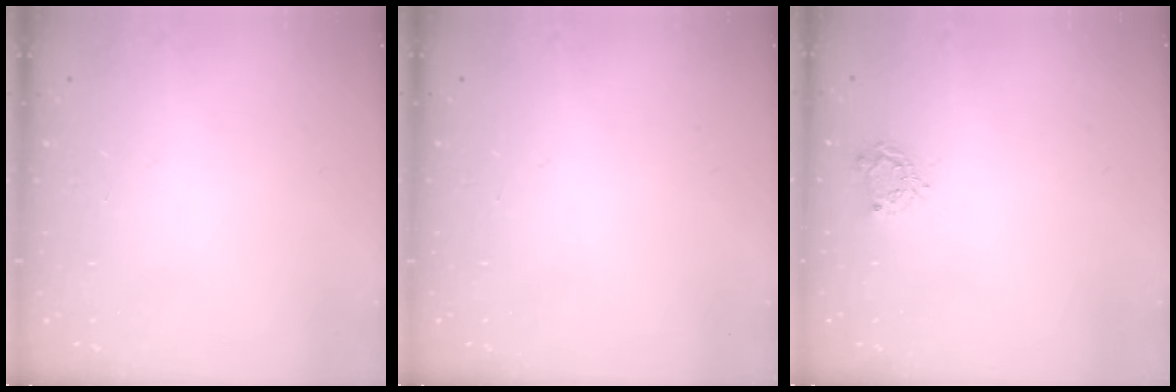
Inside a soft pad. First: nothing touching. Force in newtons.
{"total": 0.0}
{"total": 5.7, "press": 5.7, "slide": 0.4}